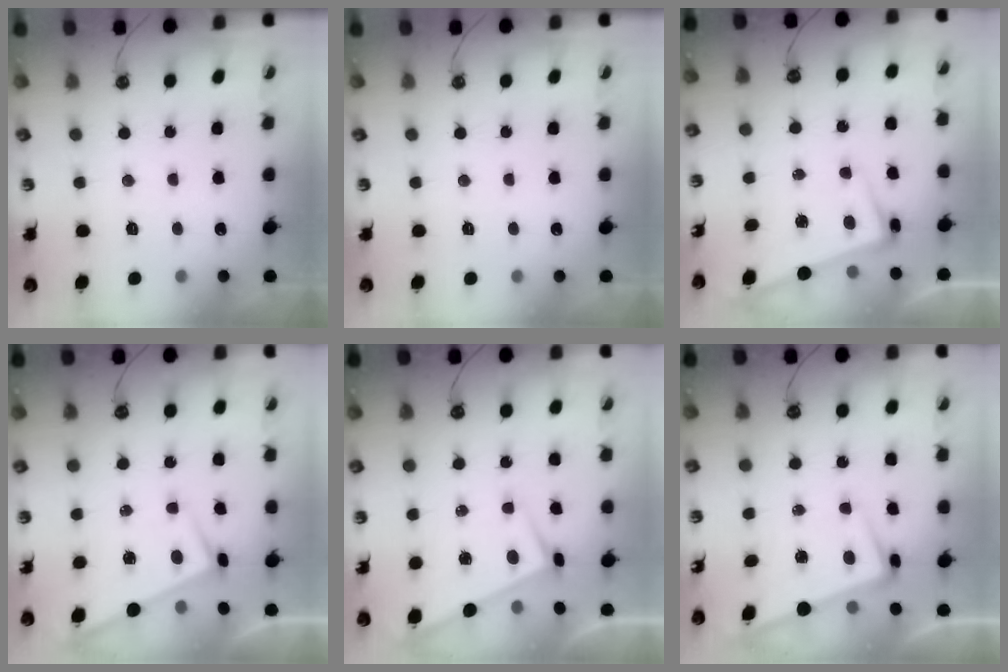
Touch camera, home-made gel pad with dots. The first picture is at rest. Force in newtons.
{"total": 0.0}
{"total": 2.6, "press": 2.5, "slide": 0.8}
{"total": 3.0, "press": 3.0, "slide": 0.1}
{"total": 3.2, "press": 3.2, "slide": 0.3}
{"total": 3.2, "press": 3.1, "slide": 0.8}